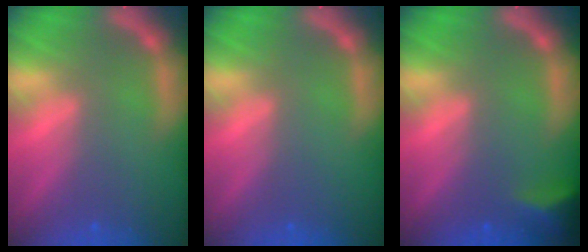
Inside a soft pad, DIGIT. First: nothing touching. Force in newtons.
{"total": 0.0}
{"total": 3.5}